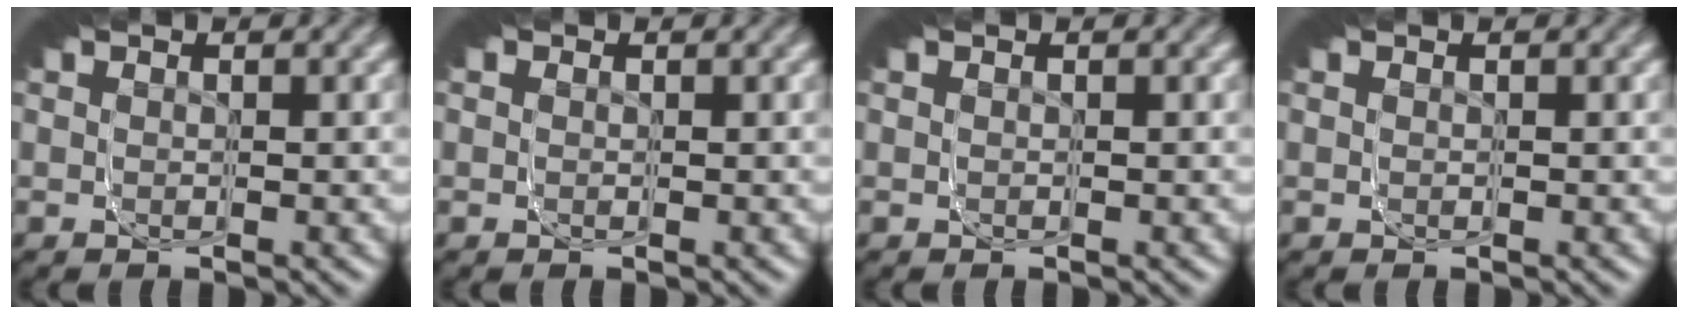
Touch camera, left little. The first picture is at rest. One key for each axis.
{"total": 0.6, "fx": 0.1, "fy": 0.6, "fz": 0.2, "tx": -0.003, "ty": -0.001, "tz": 0.001}
{"total": 0.0}
{"total": 0.0}